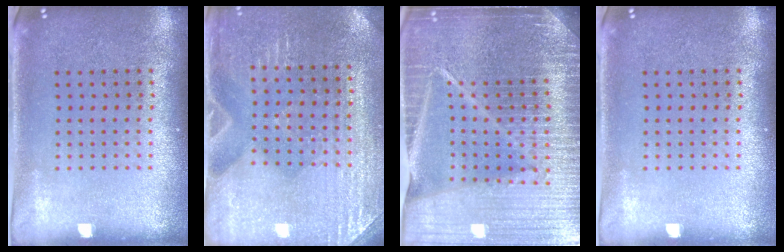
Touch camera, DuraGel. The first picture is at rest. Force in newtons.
{"total": 3.0, "press": 2.9, "slide": 0.2}
{"total": 6.4, "press": 5.6, "slide": 3.2}
{"total": 0.0}